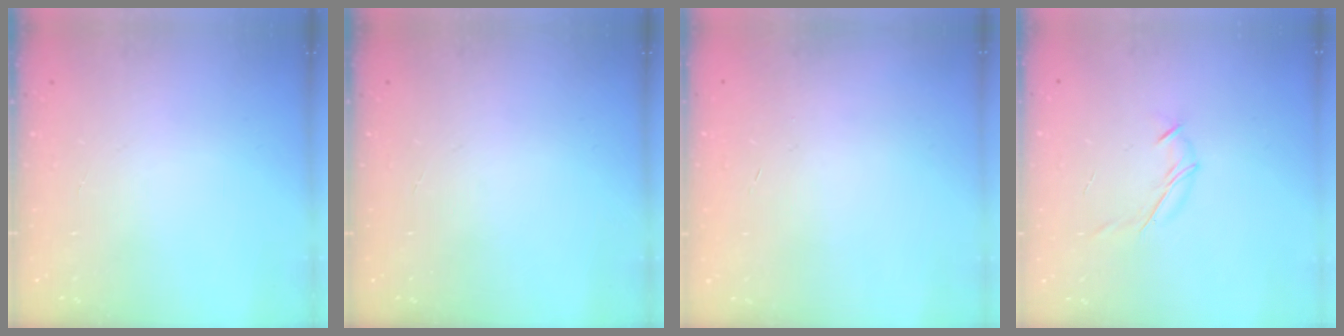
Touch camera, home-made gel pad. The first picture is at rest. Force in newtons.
{"total": 0.0}
{"total": 0.6, "press": 0.5, "slide": 0.2}
{"total": 7.1, "press": 7.0, "slide": 1.5}